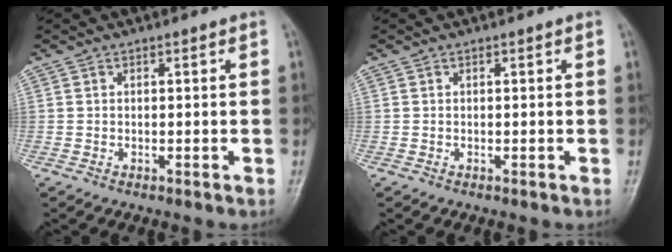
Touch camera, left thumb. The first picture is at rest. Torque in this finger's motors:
{"motor_torque": [0.00, -0.01, 0.00, -0.01, 0.00]}